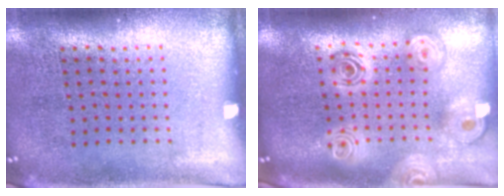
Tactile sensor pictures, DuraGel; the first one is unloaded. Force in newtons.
{"total": 2.3, "press": 1.8, "slide": 1.4}